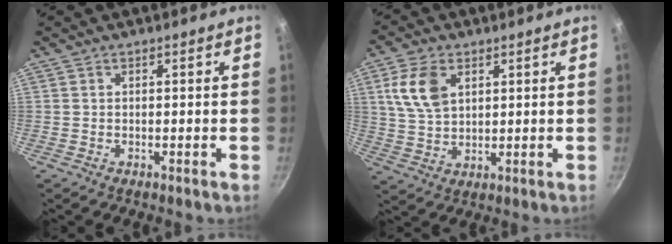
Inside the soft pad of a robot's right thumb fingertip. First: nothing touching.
{"total": 9.3, "force": [3.4, 5.8, 6.4], "torque": [-0.118, -0.010, 0.068]}